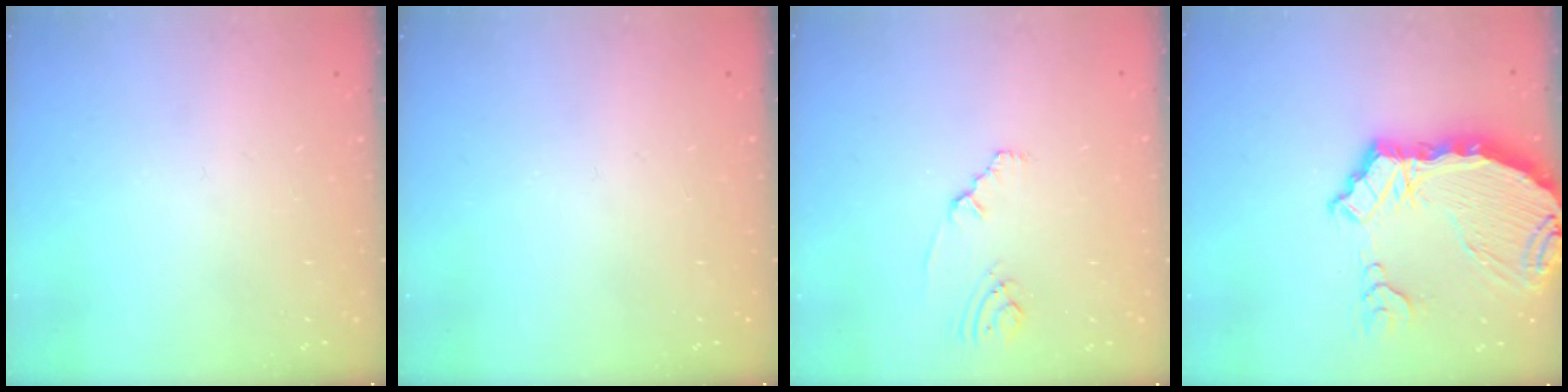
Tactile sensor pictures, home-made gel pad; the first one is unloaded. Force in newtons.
{"total": 0.0}
{"total": 1.7, "press": 1.7, "slide": 0.4}
{"total": 9.3, "press": 8.8, "slide": 3.1}